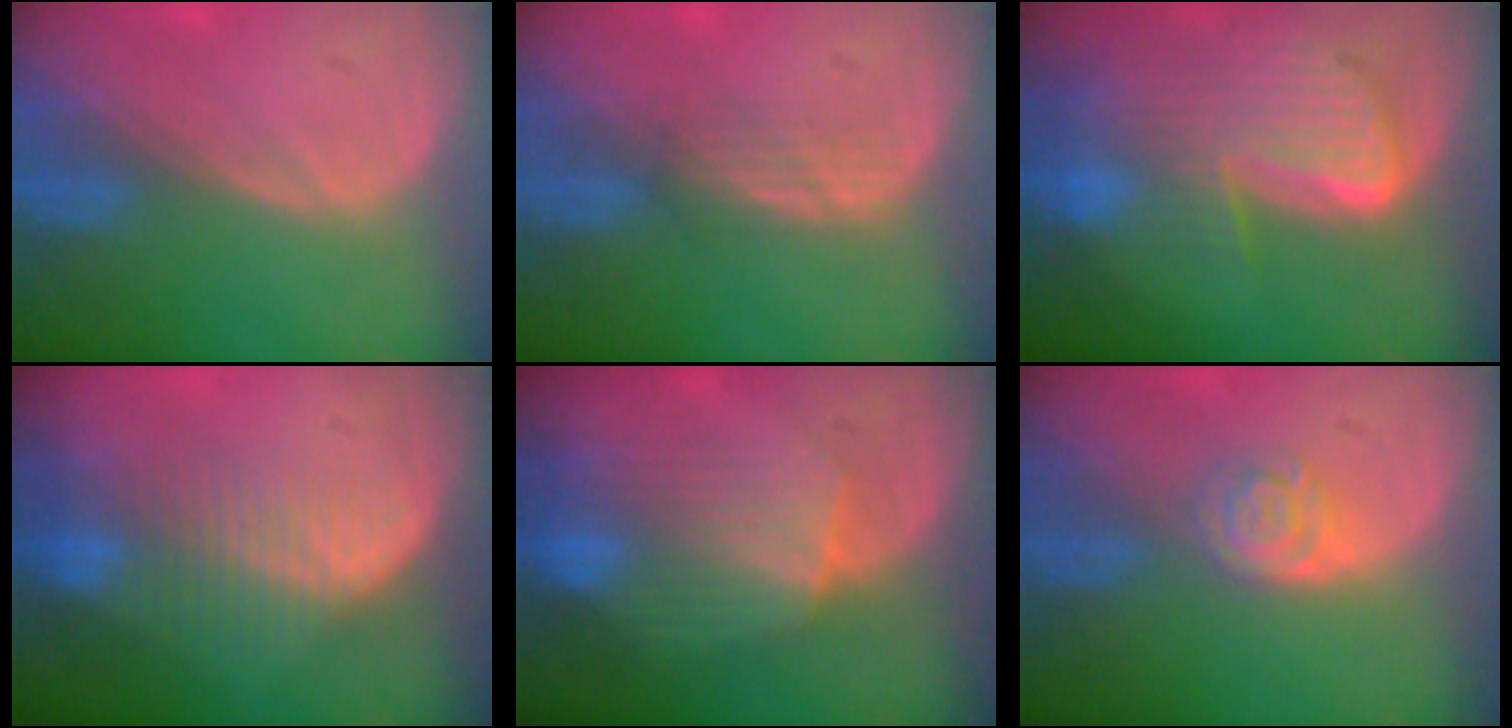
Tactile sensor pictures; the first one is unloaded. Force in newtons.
{"total": 2.4, "press": 2.4, "slide": 0.5}
{"total": 10.0, "press": 8.6, "slide": 5.0}
{"total": 8.3, "press": 7.1, "slide": 4.3}
{"total": 8.4, "press": 8.0, "slide": 2.7}
{"total": 4.2, "press": 3.7, "slide": 2.0}